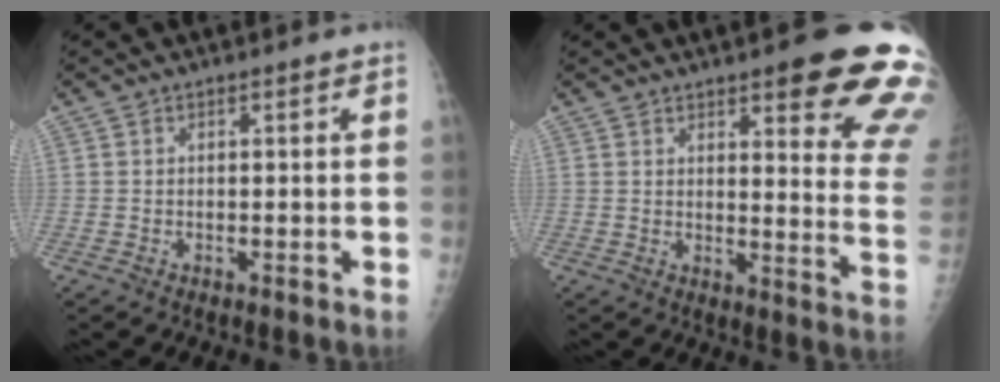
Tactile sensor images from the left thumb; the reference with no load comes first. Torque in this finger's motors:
{"motor_torque": [3.85, 1.16, 1.48, -1.29, 0.29]}